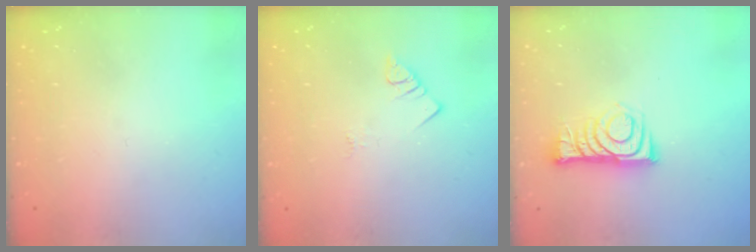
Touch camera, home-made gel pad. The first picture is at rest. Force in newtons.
{"total": 3.1, "press": 3.1, "slide": 0.4}
{"total": 8.9, "press": 8.8, "slide": 0.9}